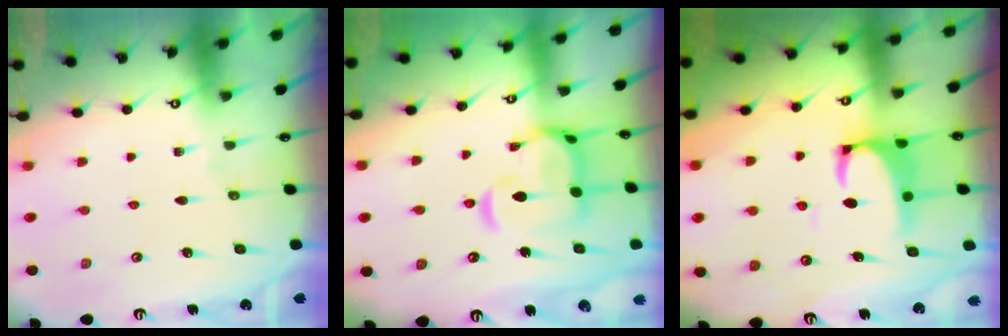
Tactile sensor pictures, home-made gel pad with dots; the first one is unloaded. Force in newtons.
{"total": 8.0, "press": 7.9, "slide": 1.3}
{"total": 2.4, "press": 2.3, "slide": 0.9}